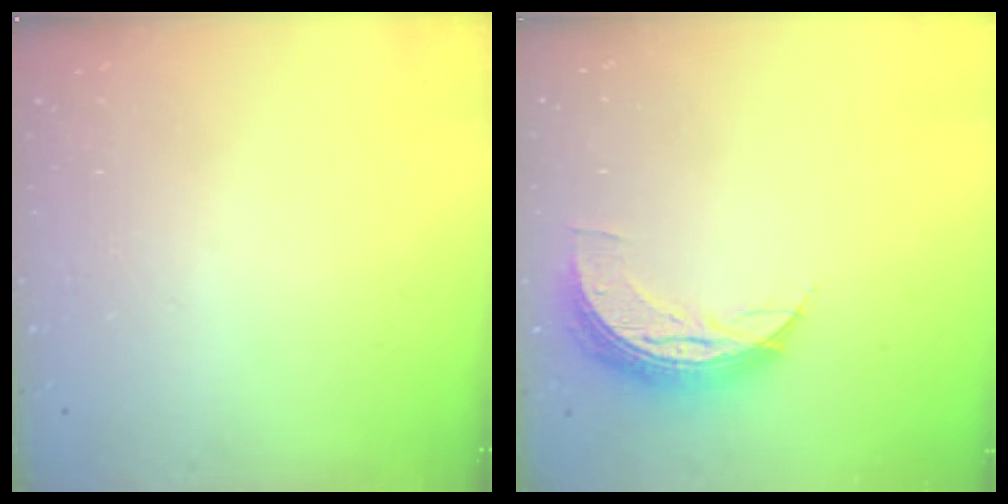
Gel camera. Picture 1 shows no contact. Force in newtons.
{"total": 8.3, "press": 8.3, "slide": 0.5}